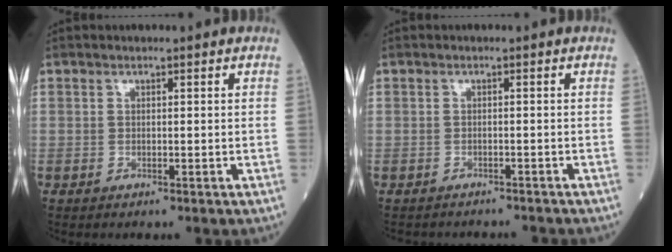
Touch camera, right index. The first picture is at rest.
{"total": 6.0, "force": [-5.6, 1.9, 1.1], "torque": [-0.008, 0.001, -0.070]}